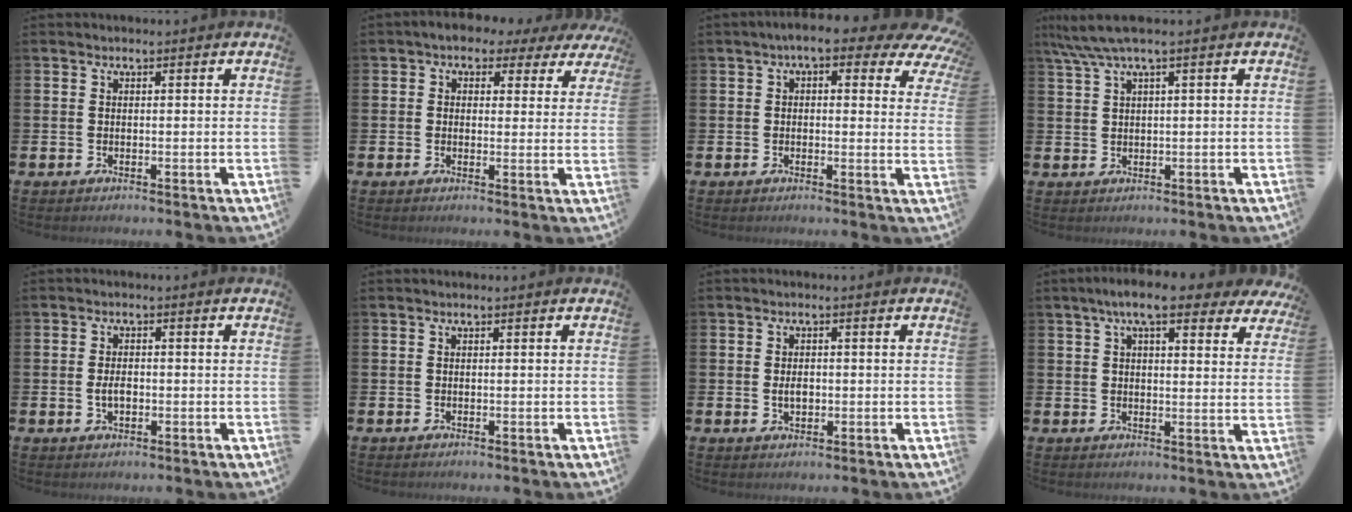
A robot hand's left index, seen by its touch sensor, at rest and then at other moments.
{"total": 3.0, "force": [1.8, 2.2, 0.9], "torque": [-0.030, -0.002, 0.027]}
{"total": 4.9, "force": [3.0, 2.1, 3.3], "torque": [-0.066, -0.012, 0.046]}
{"total": 3.5, "force": [2.1, 0.0, 2.8], "torque": [-0.066, 0.001, 0.039]}
{"total": 2.2, "force": [-0.3, 1.3, 1.8], "torque": [-0.025, 0.000, -0.008]}
{"total": 0.0}
{"total": 2.1, "force": [-0.1, 1.3, 1.6], "torque": [-0.021, 0.001, -0.005]}
{"total": 8.0, "force": [6.3, 2.0, 4.5], "torque": [-0.078, -0.015, 0.108]}